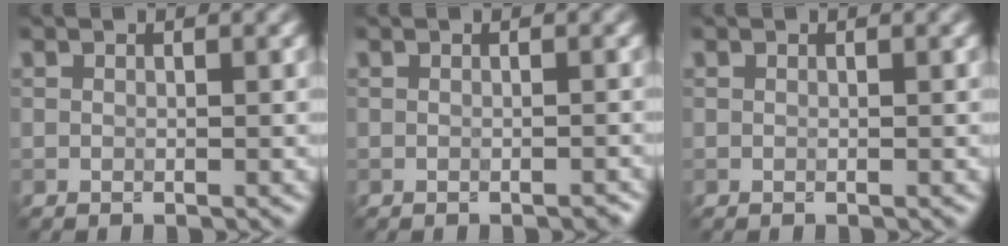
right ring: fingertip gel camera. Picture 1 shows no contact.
{"total": 0.6, "force": [-0.5, 0.1, 0.2], "torque": [-0.001, 0.001, -0.007]}
{"total": 0.0}